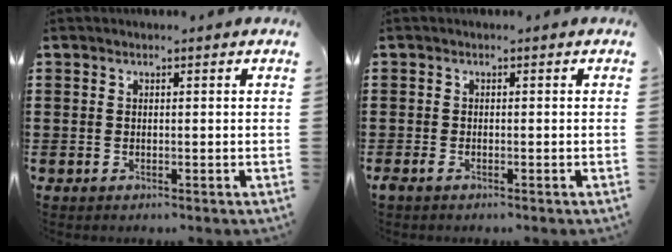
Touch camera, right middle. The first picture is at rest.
{"total": 0.7, "force": [-0.5, 0.1, 0.4], "torque": [-0.018, -0.009, -0.010]}